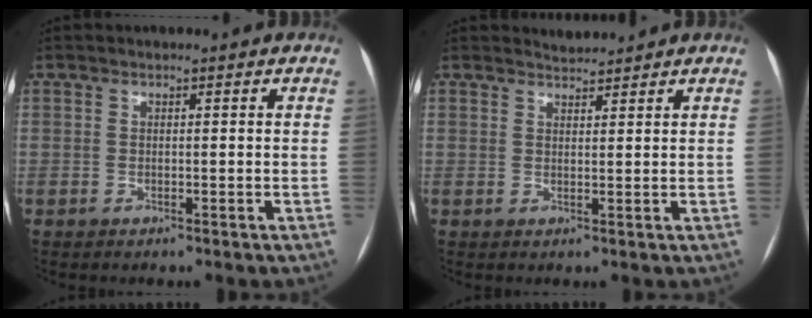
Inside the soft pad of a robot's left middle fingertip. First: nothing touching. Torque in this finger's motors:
{"motor_torque": [-0.16, 0.04, -0.05, -0.02]}